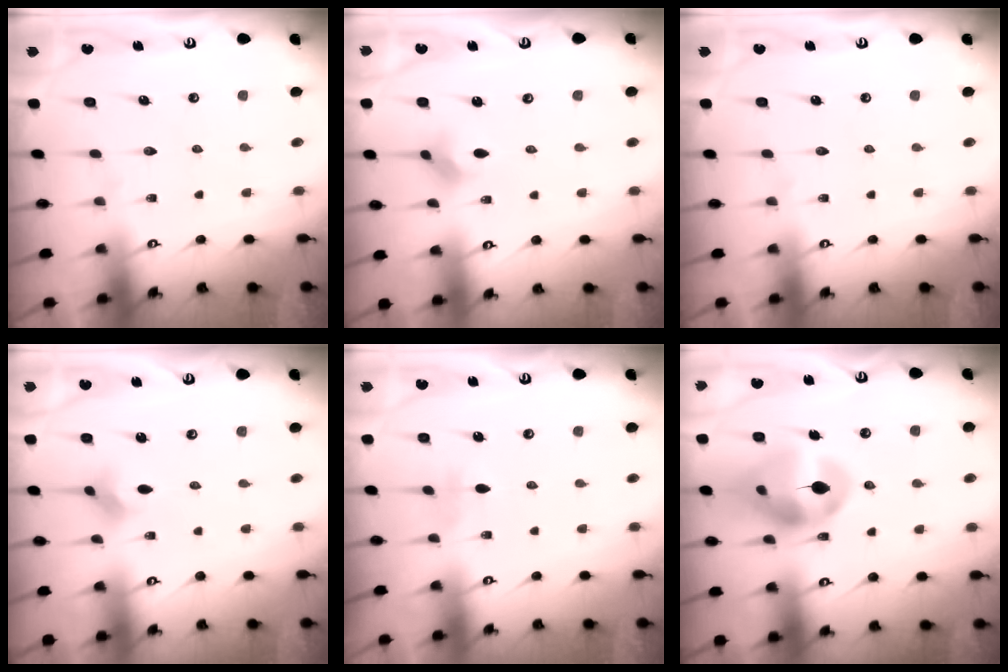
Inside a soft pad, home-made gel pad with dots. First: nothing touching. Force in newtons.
{"total": 2.3, "press": 2.3, "slide": 0.5}
{"total": 0.0}
{"total": 2.3, "press": 2.2, "slide": 0.4}
{"total": 2.7, "press": 2.6, "slide": 0.6}
{"total": 14.1, "press": 14.0, "slide": 1.8}